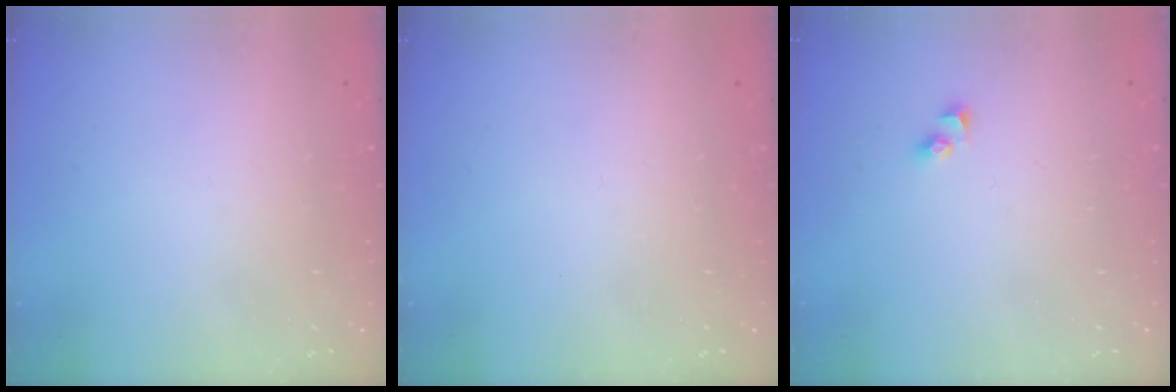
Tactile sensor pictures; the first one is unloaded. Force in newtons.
{"total": 0.0}
{"total": 2.3, "press": 2.3, "slide": 0.2}